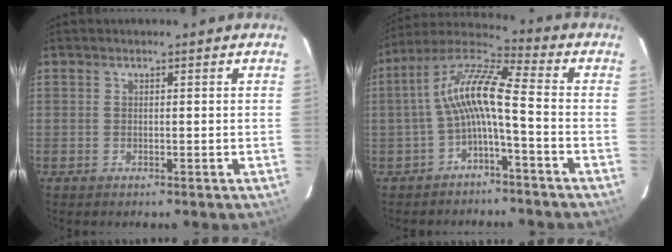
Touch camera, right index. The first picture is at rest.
{"total": 10.0, "force": [-2.1, 1.4, 9.7], "torque": [-0.209, 0.023, -0.045]}